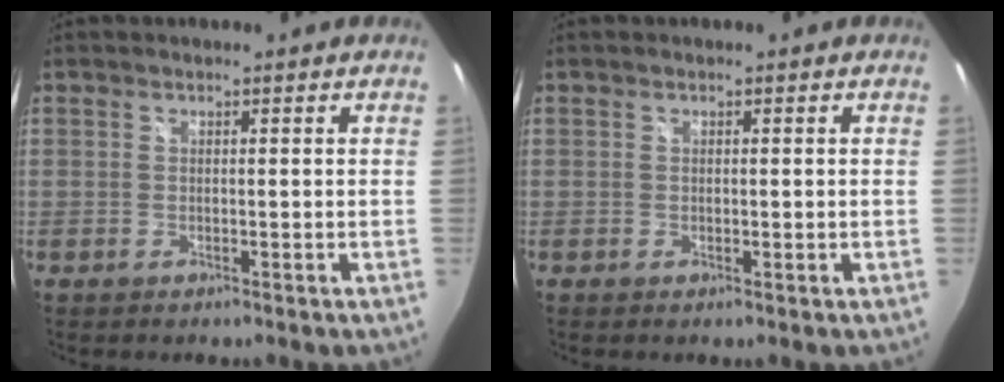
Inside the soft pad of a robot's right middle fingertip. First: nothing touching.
{"total": 0.0}